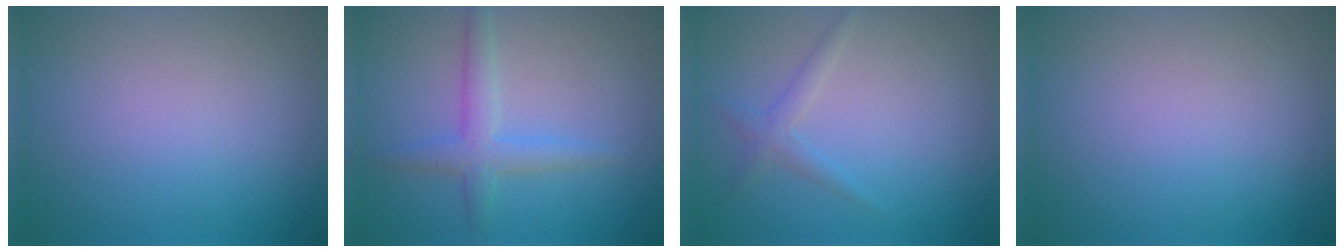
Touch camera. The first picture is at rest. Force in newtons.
{"total": 2.7, "press": 2.7, "slide": 0.1}
{"total": 1.5, "press": 1.5, "slide": 0.1}
{"total": 0.0}